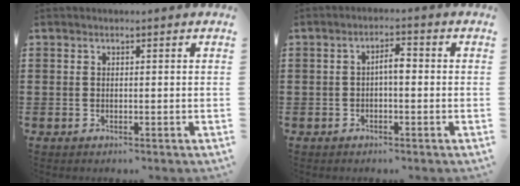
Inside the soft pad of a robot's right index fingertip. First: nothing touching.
{"total": 2.8, "force": [-0.4, 0.8, 2.6], "torque": [-0.049, 0.007, -0.011]}